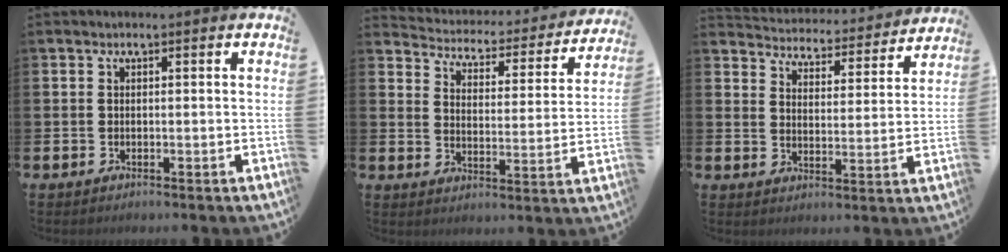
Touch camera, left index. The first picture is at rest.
{"total": 4.2, "force": [4.0, 1.2, 0.4], "torque": [-0.037, -0.039, 0.062]}
{"total": 4.5, "force": [4.4, 0.8, 0.2], "torque": [-0.023, -0.043, 0.071]}